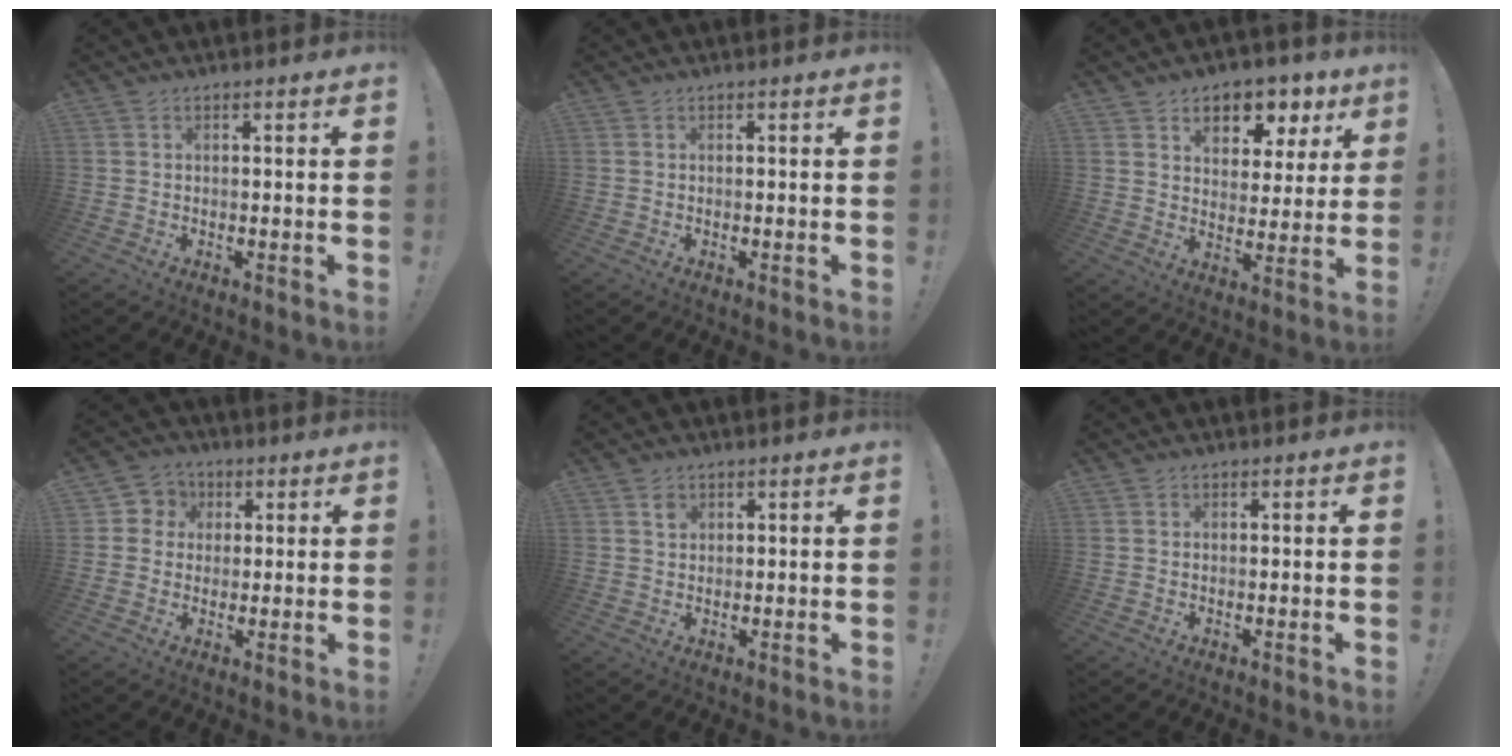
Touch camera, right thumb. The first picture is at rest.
{"total": 0.0}
{"total": 8.7, "force": [5.4, 5.7, 3.7], "torque": [-0.042, -0.041, 0.097]}
{"total": 5.9, "force": [0.5, 5.7, 1.2], "torque": [-0.021, 0.005, 0.013]}
{"total": 2.5, "force": [1.3, 2.0, 0.9], "torque": [-0.001, -0.005, 0.021]}
{"total": 0.0}